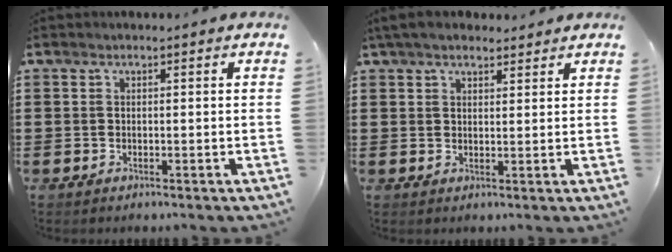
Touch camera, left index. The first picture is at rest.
{"total": 3.8, "force": [3.2, 1.2, 1.5], "torque": [-0.038, 0.001, 0.061]}